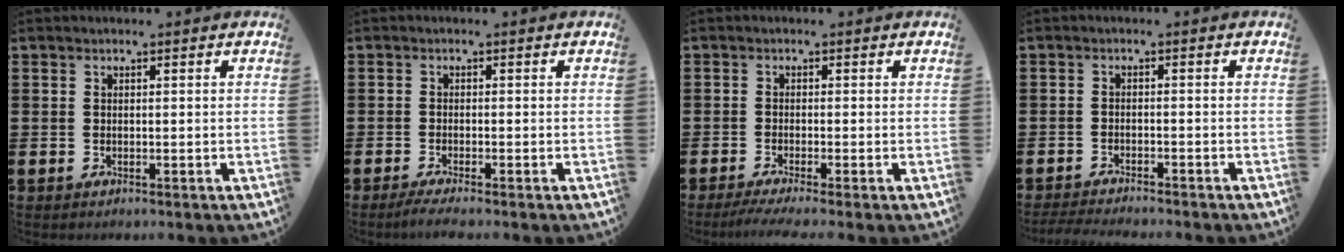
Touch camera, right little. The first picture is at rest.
{"total": 1.4, "force": [-1.0, 0.0, 1.0], "torque": [-0.016, -0.001, -0.018]}
{"total": 1.6, "force": [-0.9, 0.0, 1.3], "torque": [-0.021, -0.002, -0.017]}
{"total": 1.8, "force": [-1.8, -0.1, 0.2], "torque": [-0.004, 0.001, -0.036]}